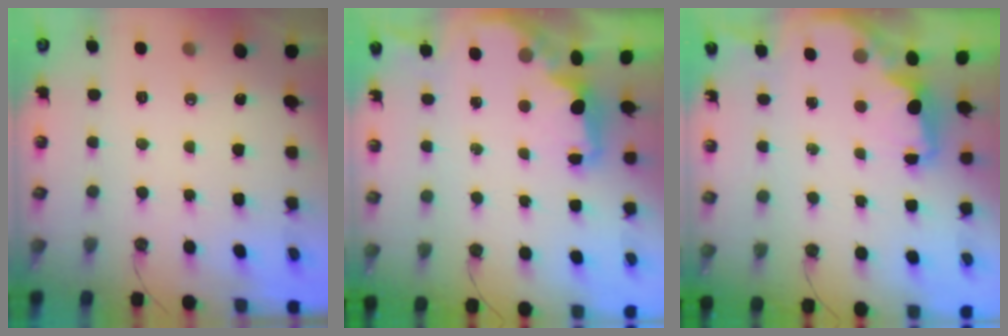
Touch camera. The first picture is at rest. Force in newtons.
{"total": 1.8, "press": 1.6, "slide": 0.7}
{"total": 2.4, "press": 2.3, "slide": 0.8}